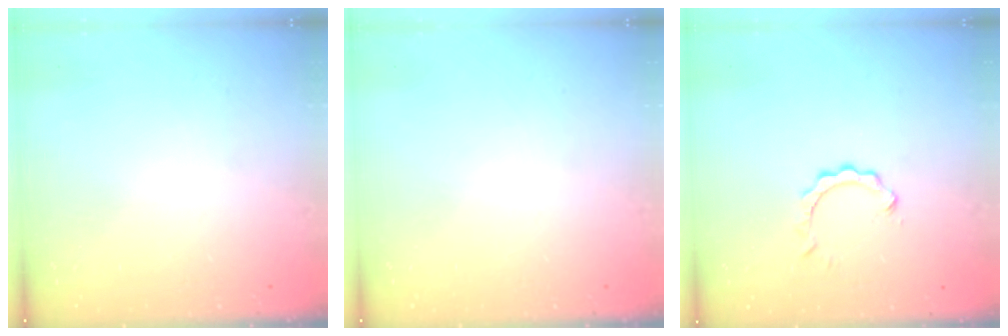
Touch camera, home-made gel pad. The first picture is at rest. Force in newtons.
{"total": 0.0}
{"total": 2.8, "press": 2.8, "slide": 0.4}